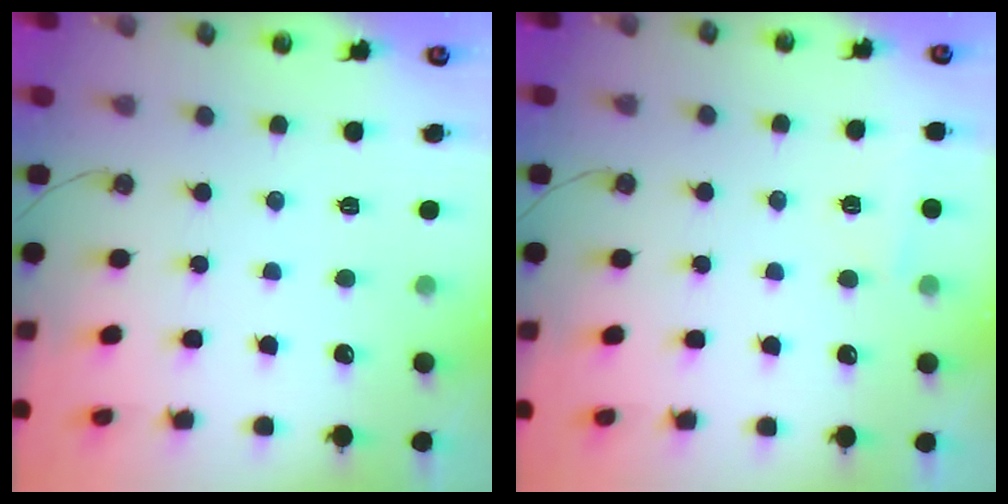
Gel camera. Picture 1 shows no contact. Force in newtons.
{"total": 2.1, "press": 2.1, "slide": 0.4}